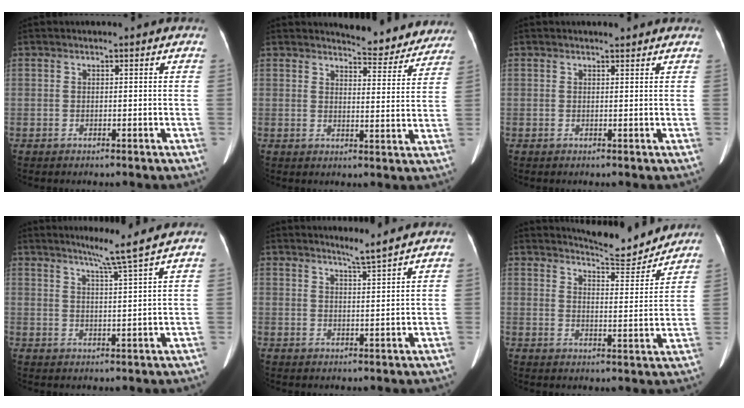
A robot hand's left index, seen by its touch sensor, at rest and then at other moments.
{"total": 9.7, "force": [9.4, 2.0, 1.6], "torque": [-0.006, -0.020, 0.099]}
{"total": 1.3, "force": [1.2, 0.3, 0.5], "torque": [-0.014, 0.003, 0.018]}
{"total": 5.3, "force": [4.0, -2.0, 2.9], "torque": [-0.047, -0.010, 0.071]}
{"total": 2.8, "force": [2.4, -1.1, 0.9], "torque": [-0.024, -0.011, 0.047]}
{"total": 8.5, "force": [8.4, 0.4, 1.0], "torque": [-0.023, -0.013, 0.115]}